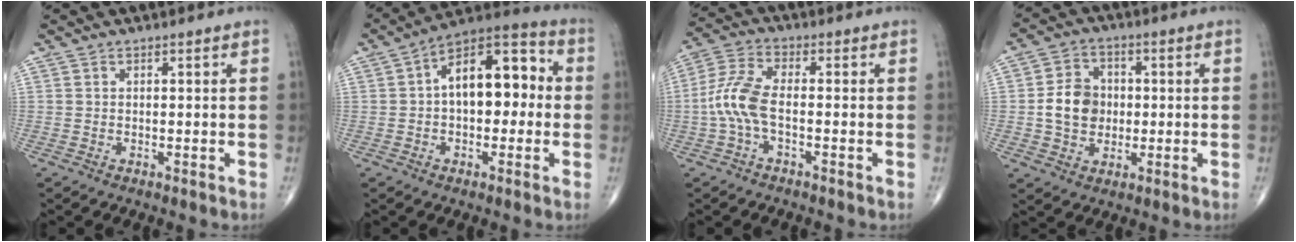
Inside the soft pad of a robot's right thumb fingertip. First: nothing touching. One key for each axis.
{"total": 14.2, "fx": 0.6, "fy": 8.0, "fz": 11.7, "tx": -0.146, "ty": 0.044, "tz": -0.006}
{"total": 7.7, "fx": -1.6, "fy": 3.2, "fz": 6.9, "tx": -0.167, "ty": 0.022, "tz": -0.039}
{"total": 8.6, "fx": -0.3, "fy": 7.1, "fz": 4.9, "tx": -0.063, "ty": 0.012, "tz": -0.010}